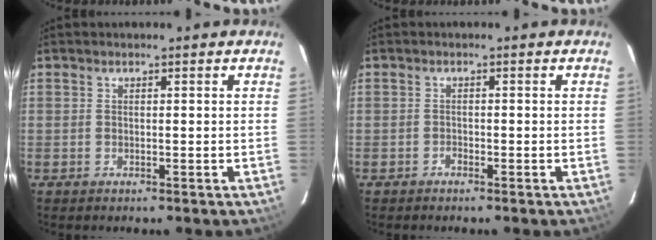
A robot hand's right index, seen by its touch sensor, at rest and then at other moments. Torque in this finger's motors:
{"motor_torque": [-0.04, 0.11, 0.00, -0.02]}